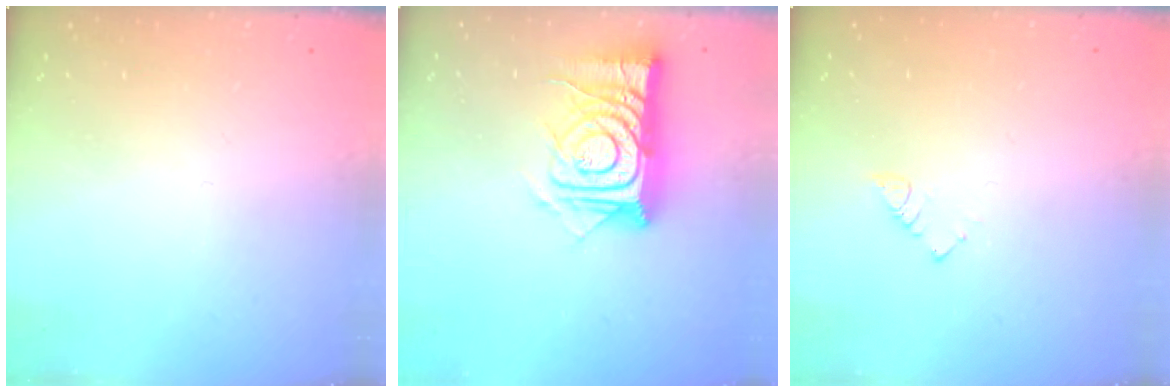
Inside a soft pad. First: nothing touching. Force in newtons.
{"total": 15.5, "press": 15.4, "slide": 1.2}
{"total": 3.4, "press": 3.4, "slide": 0.5}